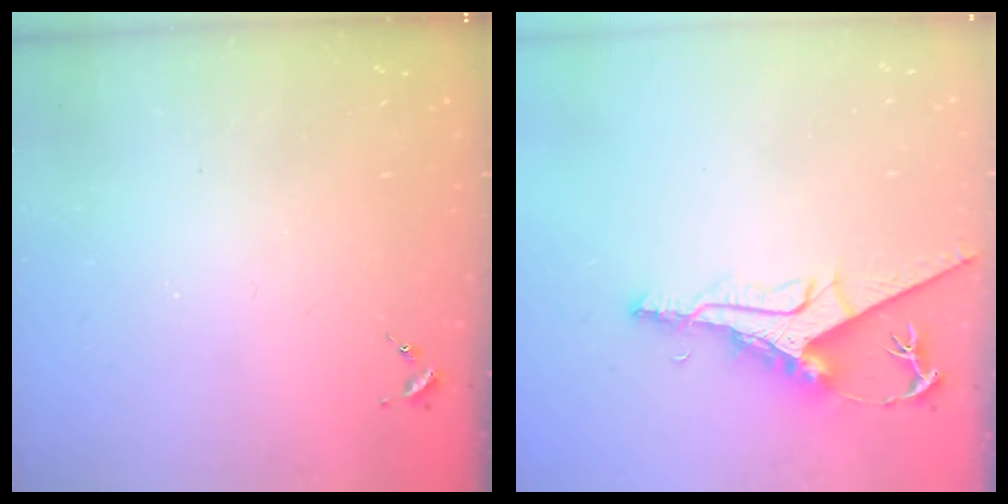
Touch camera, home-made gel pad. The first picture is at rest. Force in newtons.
{"total": 9.8, "press": 9.7, "slide": 1.1}